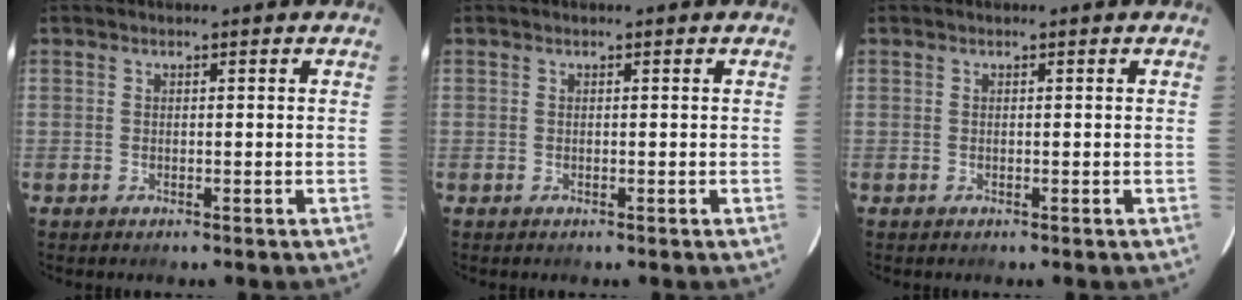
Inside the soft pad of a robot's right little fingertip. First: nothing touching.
{"total": 0.0}
{"total": 0.0}